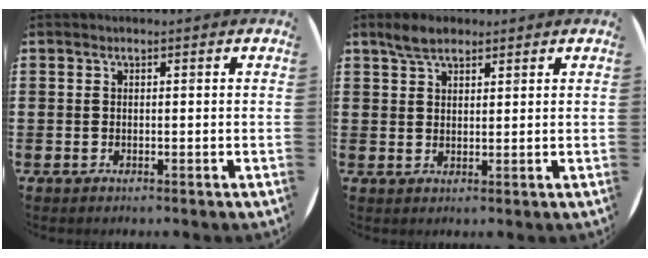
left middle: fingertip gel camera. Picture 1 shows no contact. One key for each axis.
{"total": 3.5, "fx": 2.9, "fy": 1.4, "fz": 1.4, "tx": -0.023, "ty": 0.003, "tz": 0.053}